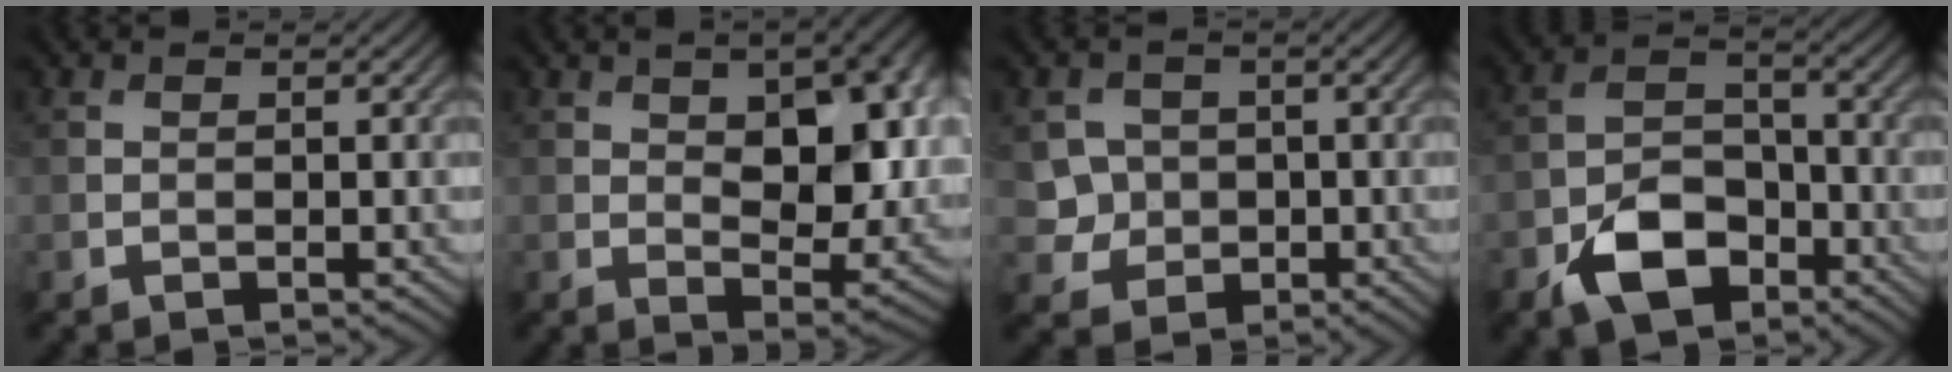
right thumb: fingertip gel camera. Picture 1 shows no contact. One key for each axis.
{"total": 12.0, "fx": 2.0, "fy": 6.5, "fz": 9.9, "tx": -0.150, "ty": -0.008, "tz": 0.039}
{"total": 4.2, "fx": -0.3, "fy": 4.0, "fz": 1.2, "tx": -0.030, "ty": -0.008, "tz": -0.018}
{"total": 8.4, "fx": -4.7, "fy": 5.0, "fz": 4.9, "tx": -0.094, "ty": -0.004, "tz": -0.098}